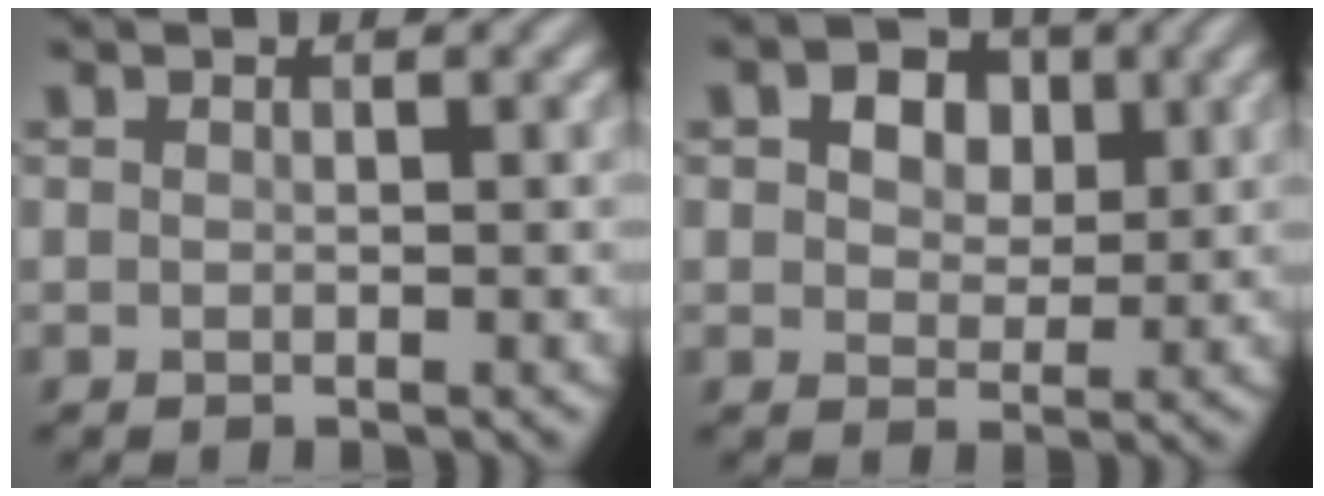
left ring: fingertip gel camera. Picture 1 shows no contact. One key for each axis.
{"total": 5.3, "fx": 2.3, "fy": 3.6, "fz": 3.2, "tx": -0.058, "ty": 0.006, "tz": 0.023}